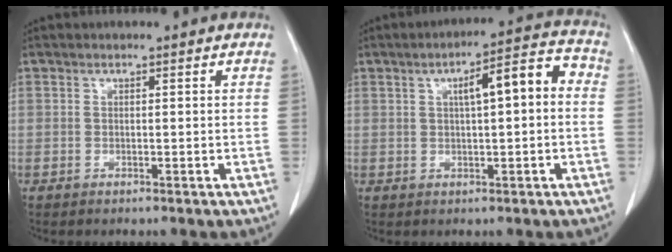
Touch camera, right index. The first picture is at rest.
{"total": 7.9, "force": [1.1, 1.7, 7.6], "torque": [-0.111, 0.032, 0.013]}